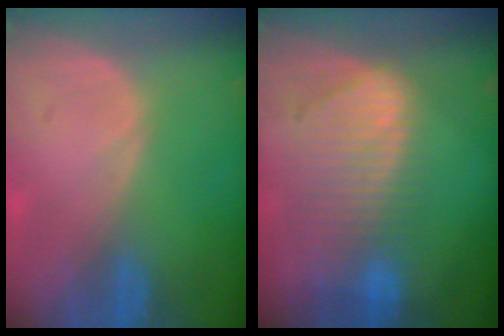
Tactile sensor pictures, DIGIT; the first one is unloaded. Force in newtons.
{"total": 9.3, "press": 8.2, "slide": 4.4}